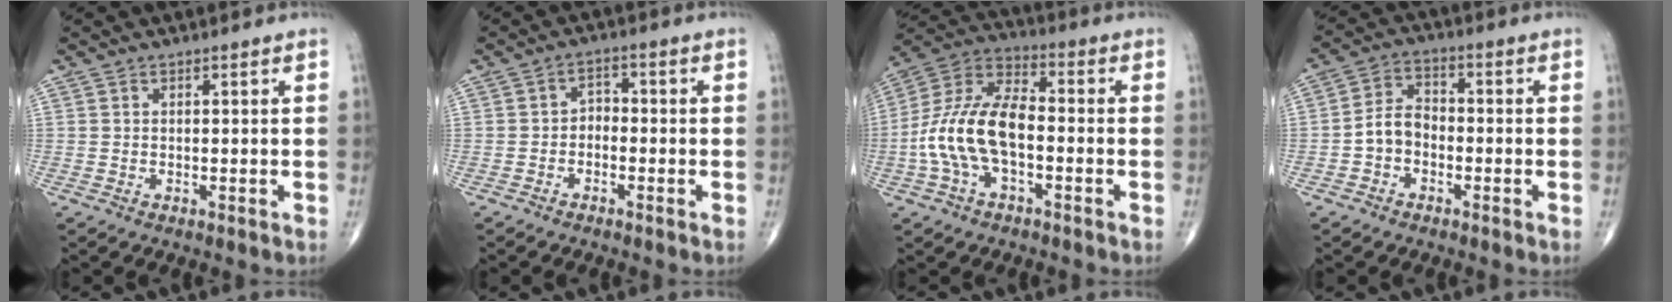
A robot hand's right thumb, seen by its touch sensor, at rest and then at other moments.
{"total": 2.6, "force": [-1.0, 1.9, 1.5], "torque": [-0.007, 0.020, -0.030]}
{"total": 14.8, "force": [-2.8, 7.8, 12.3], "torque": [-0.249, 0.041, -0.057]}
{"total": 5.9, "force": [-1.8, 4.4, 3.5], "torque": [-0.050, 0.028, -0.045]}